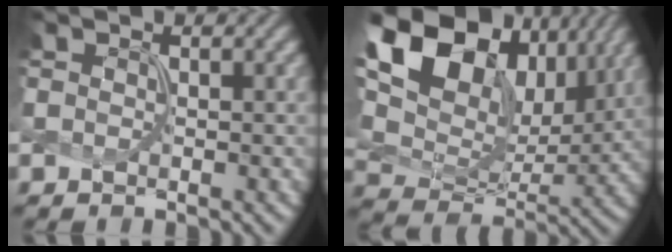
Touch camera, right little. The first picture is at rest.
{"total": 16.6, "force": [7.2, 10.9, 10.3], "torque": [-0.217, 0.034, 0.128]}